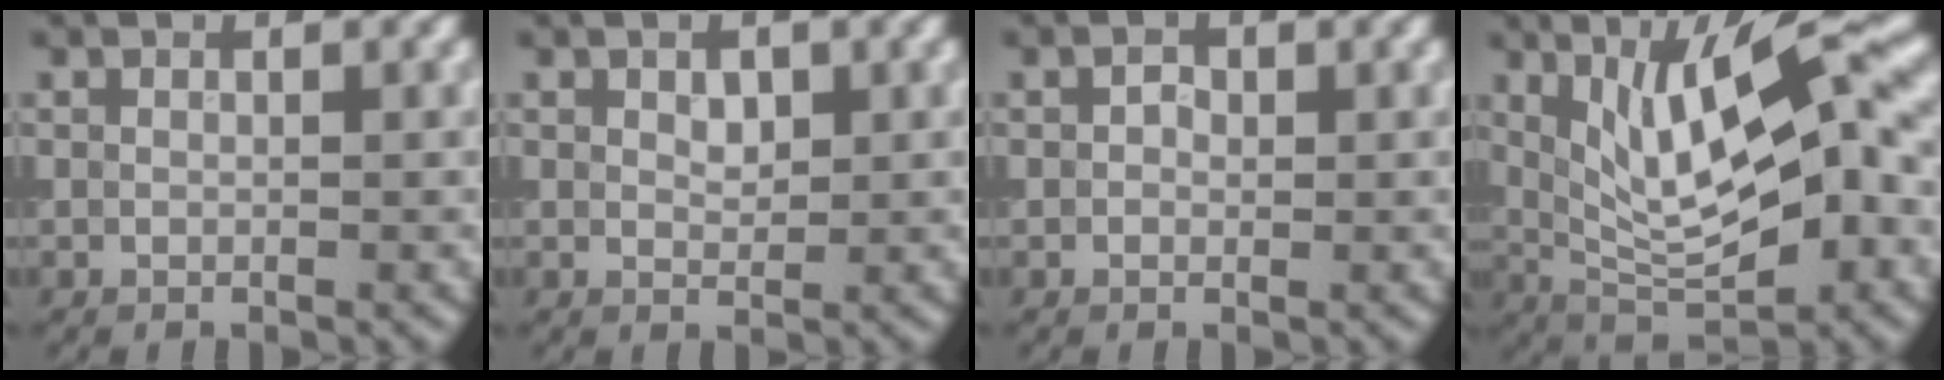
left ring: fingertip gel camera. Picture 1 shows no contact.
{"total": 1.4, "force": [0.5, 0.8, 0.9], "torque": [-0.013, -0.001, 0.011]}
{"total": 0.9, "force": [0.1, 0.7, 0.6], "torque": [-0.007, -0.001, -0.001]}
{"total": 10.8, "force": [2.3, 3.2, 10.1], "torque": [-0.165, 0.002, 0.040]}